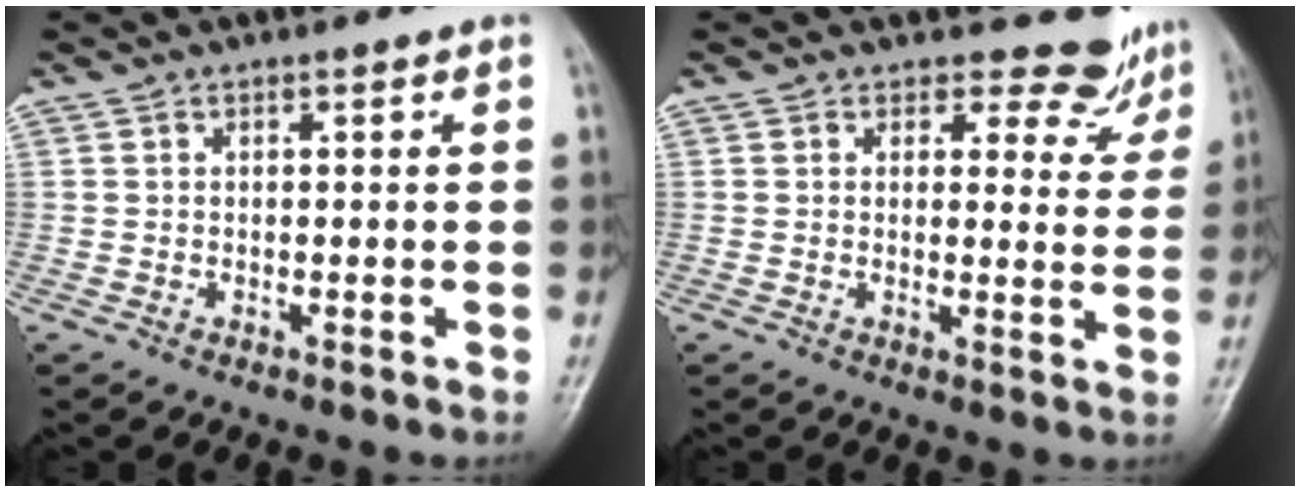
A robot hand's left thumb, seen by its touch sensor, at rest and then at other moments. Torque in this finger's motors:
{"motor_torque": [-0.12, -0.15, -0.23, -0.22, -0.02]}